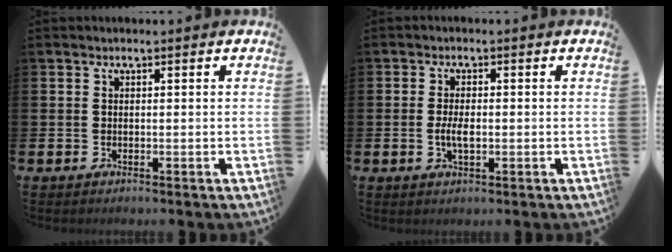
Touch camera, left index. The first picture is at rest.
{"total": 2.8, "force": [-0.4, 1.3, 2.5], "torque": [-0.045, 0.001, -0.008]}